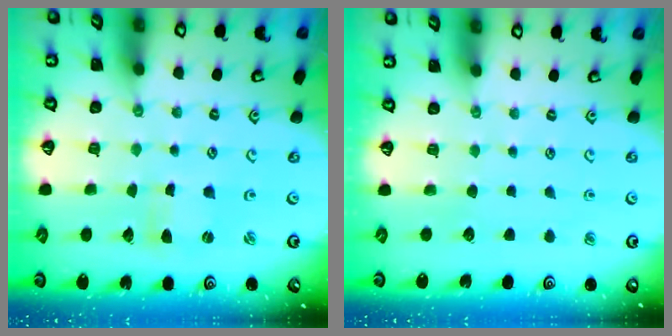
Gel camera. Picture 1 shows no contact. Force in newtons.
{"total": 0.0}